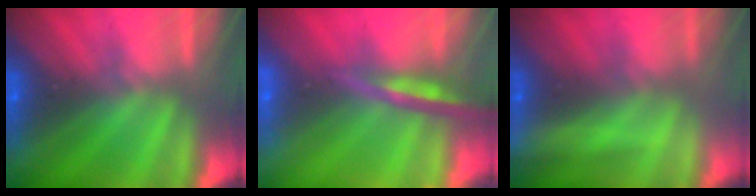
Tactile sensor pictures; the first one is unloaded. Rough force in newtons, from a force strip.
{"total": 7.2}
{"total": 2.2}